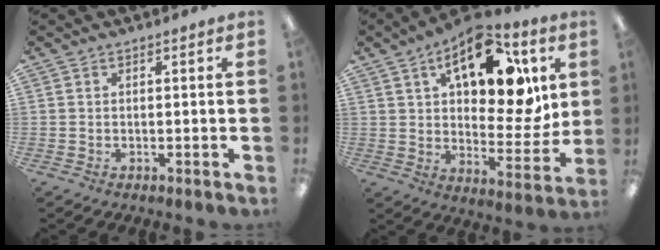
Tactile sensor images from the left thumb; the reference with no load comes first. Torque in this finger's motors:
{"motor_torque": [1.91, 3.11, 0.05, -0.11, 0.17]}